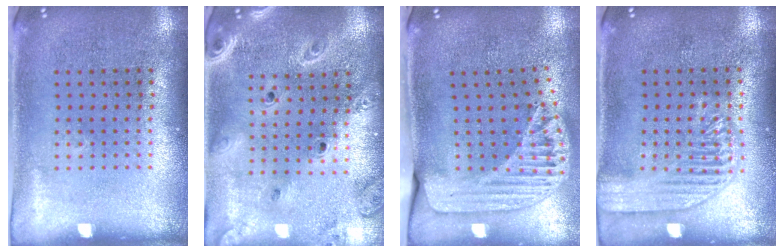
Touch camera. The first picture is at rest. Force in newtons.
{"total": 2.6, "press": 2.3, "slide": 1.2}
{"total": 1.8, "press": 1.6, "slide": 0.9}
{"total": 1.8, "press": 1.7, "slide": 0.2}